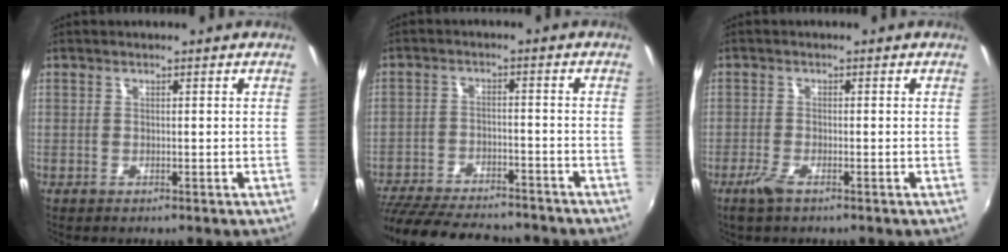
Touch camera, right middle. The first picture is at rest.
{"total": 21.2, "force": [-18.0, 6.3, 9.3], "torque": [-0.201, -0.021, -0.265]}
{"total": 2.9, "force": [-2.0, 0.5, 2.1], "torque": [-0.051, -0.008, -0.040]}